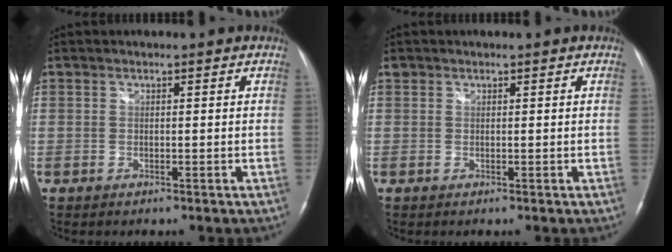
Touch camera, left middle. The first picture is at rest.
{"total": 0.6, "force": [0.5, 0.3, 0.1], "torque": [-0.002, 0.008, 0.009]}